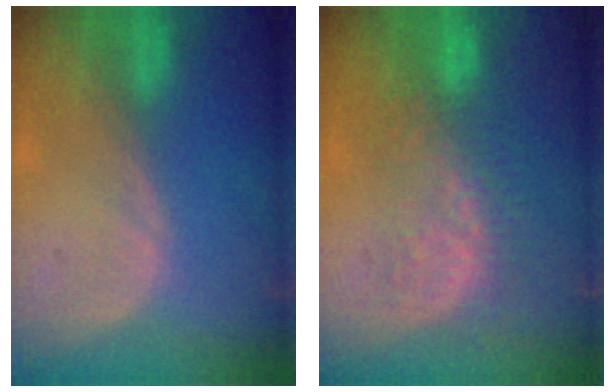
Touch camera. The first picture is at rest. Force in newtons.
{"total": 9.1, "press": 8.7, "slide": 2.6}